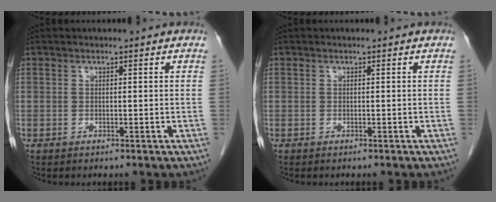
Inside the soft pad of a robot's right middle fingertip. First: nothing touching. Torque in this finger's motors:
{"motor_torque": [0.03, -0.02, -0.01, 0.00]}